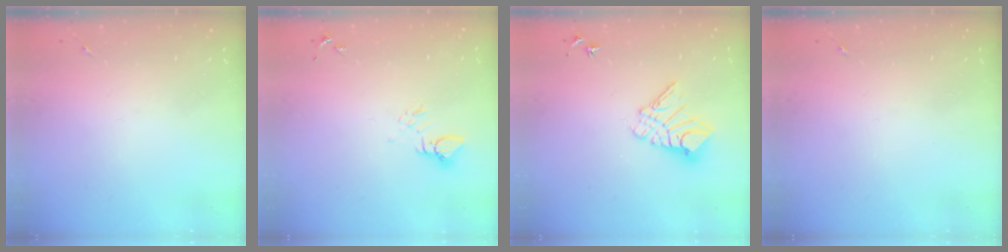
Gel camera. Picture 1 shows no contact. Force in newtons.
{"total": 3.7, "press": 3.7, "slide": 0.1}
{"total": 10.6, "press": 10.5, "slide": 1.1}
{"total": 0.0}